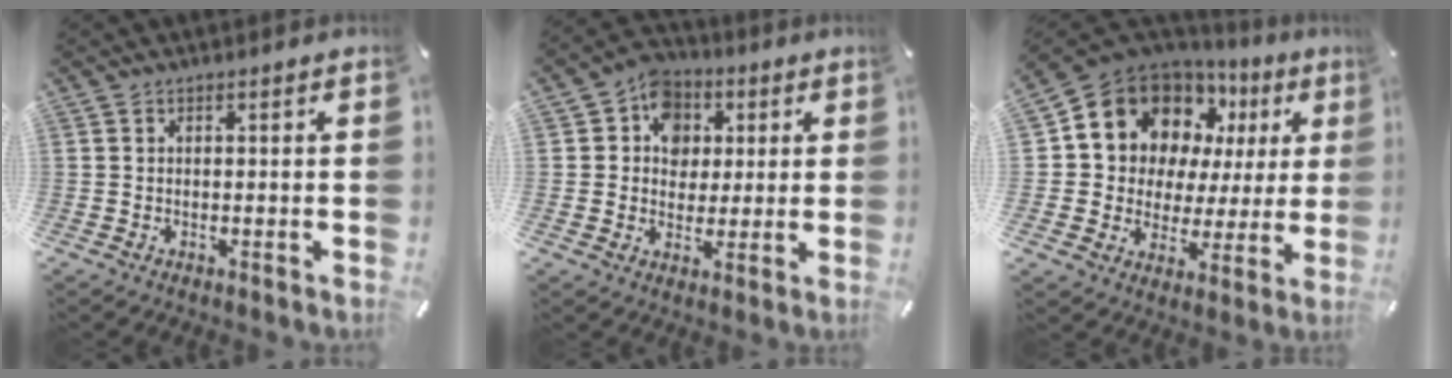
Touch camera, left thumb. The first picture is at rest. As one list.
[{"total": 9.3, "force": [1.6, 8.5, 3.3], "torque": [-0.050, -0.003, 0.027]}, {"total": 14.3, "force": [7.6, 11.2, 4.8], "torque": [-0.091, -0.056, 0.141]}]